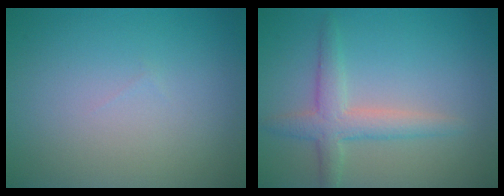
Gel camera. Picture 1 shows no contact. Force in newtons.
{"total": 3.2, "press": 3.2, "slide": 0.2}